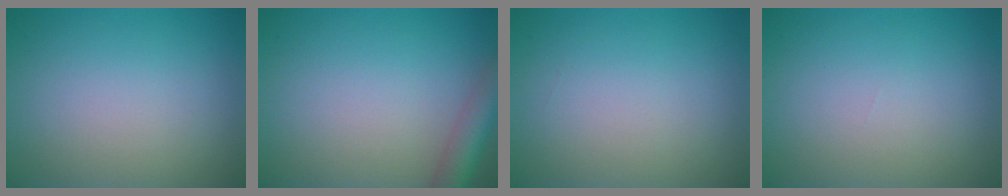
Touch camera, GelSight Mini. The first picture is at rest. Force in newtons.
{"total": 4.0, "press": 4.0, "slide": 0.3}
{"total": 0.0}
{"total": 0.0}